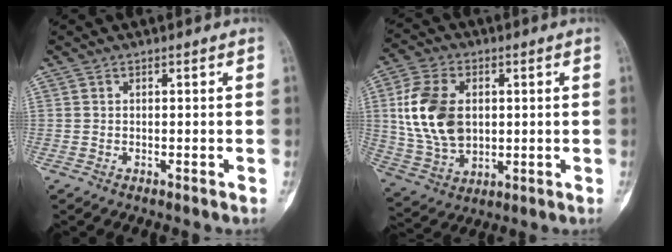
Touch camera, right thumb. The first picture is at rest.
{"total": 14.8, "force": [2.0, 10.0, 10.7], "torque": [-0.195, -0.003, 0.044]}